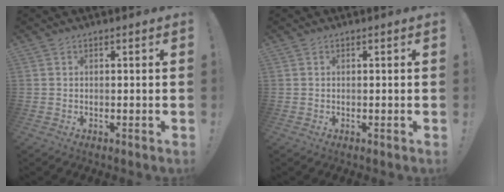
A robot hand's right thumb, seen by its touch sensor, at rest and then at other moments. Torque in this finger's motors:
{"motor_torque": [-0.08, -0.08, 0.00, 0.00, 0.00]}